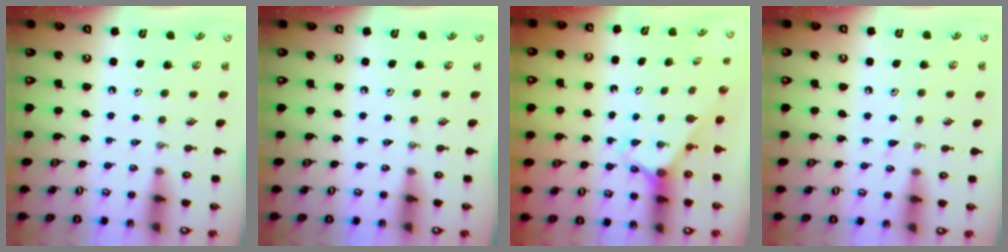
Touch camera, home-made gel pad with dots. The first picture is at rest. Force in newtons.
{"total": 0.0}
{"total": 2.3, "press": 2.3, "slide": 0.2}
{"total": 4.0, "press": 3.9, "slide": 0.4}